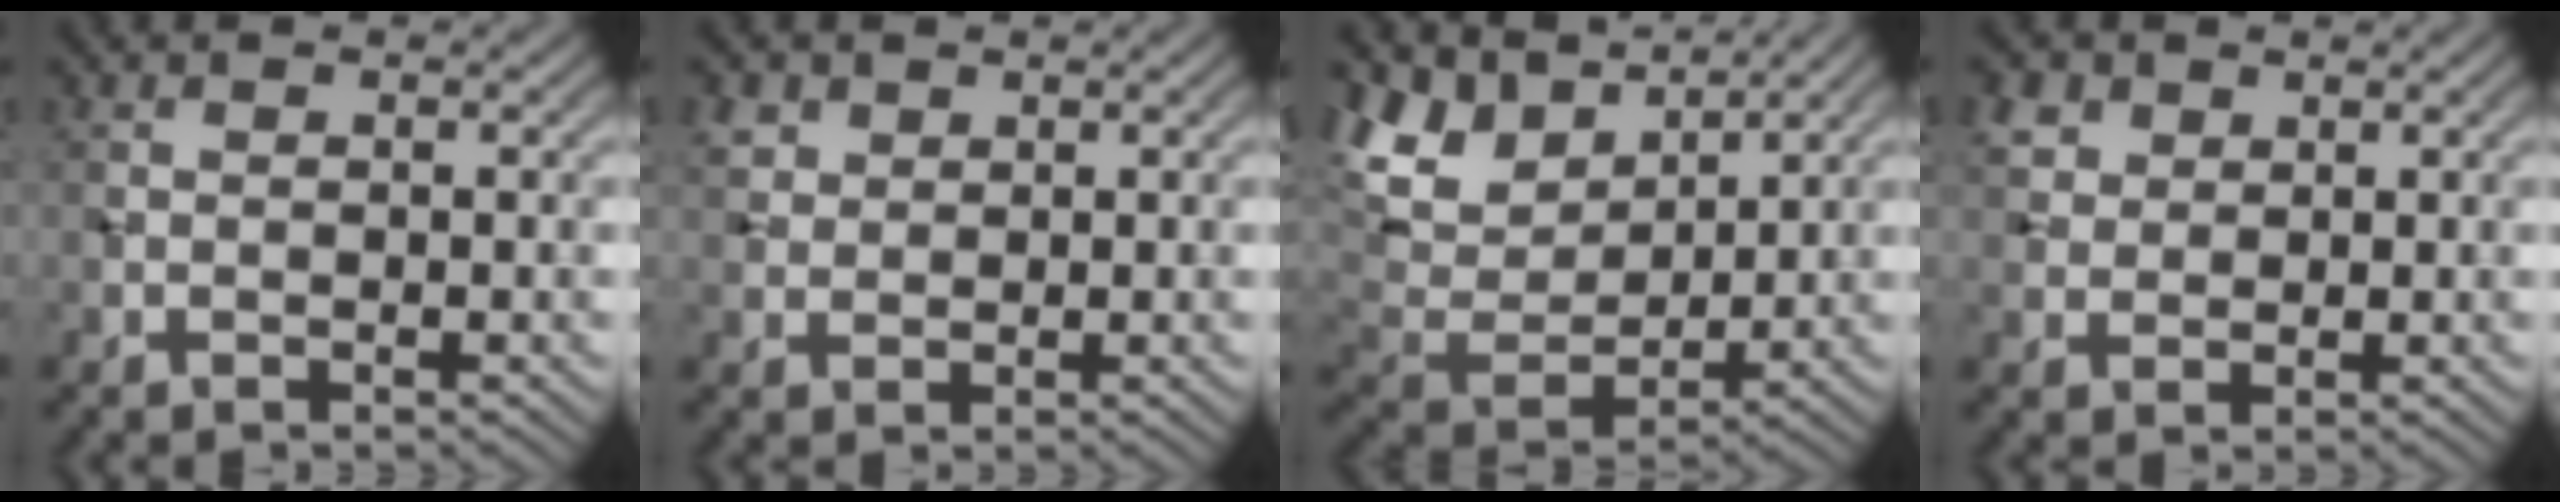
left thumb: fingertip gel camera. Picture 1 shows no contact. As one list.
[{"total": 2.1, "force": [1.2, 1.6, 0.6], "torque": [-0.020, 0.002, 0.025]}, {"total": 10.6, "force": [7.2, 5.3, 5.7], "torque": [-0.157, 0.015, 0.133]}, {"total": 2.9, "force": [1.7, 2.2, 1.0], "torque": [-0.036, 0.000, 0.039]}]